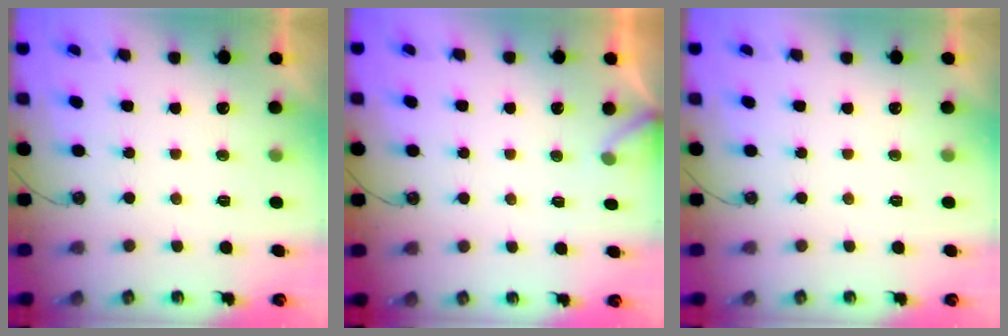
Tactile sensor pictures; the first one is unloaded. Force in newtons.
{"total": 2.8, "press": 2.8, "slide": 0.3}
{"total": 0.0}